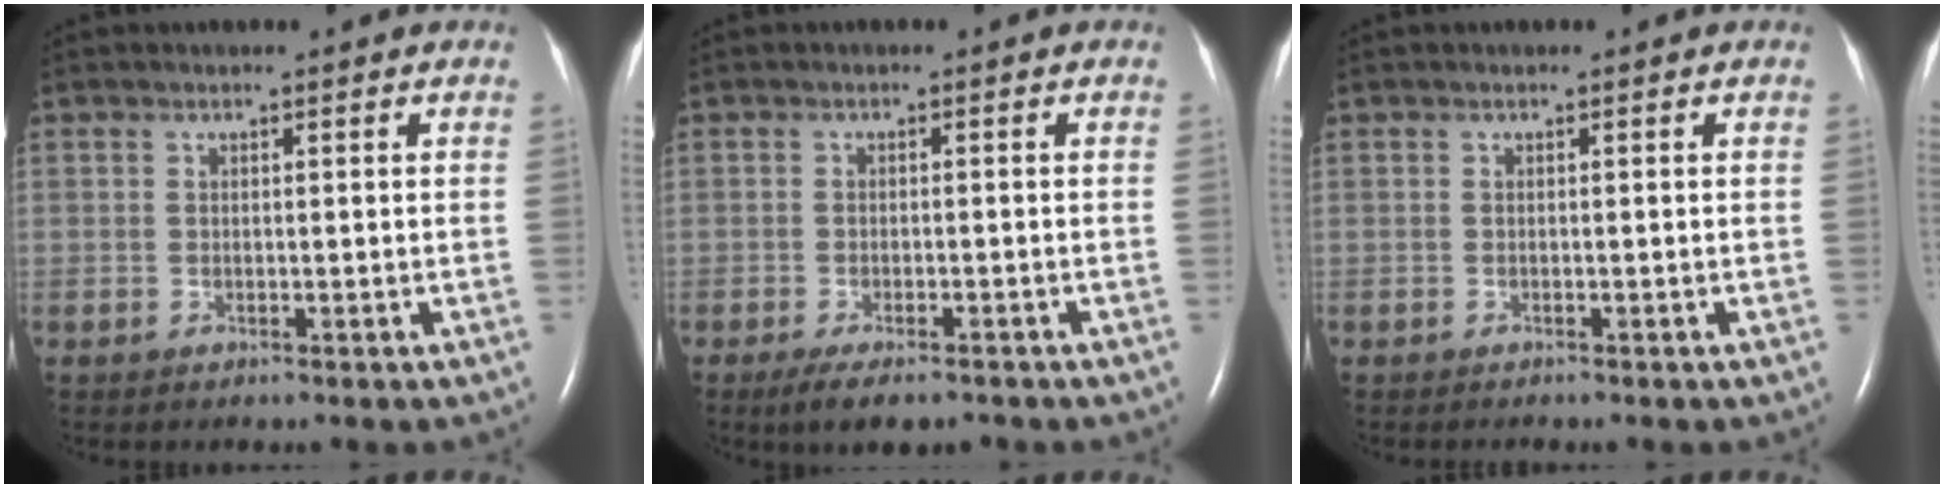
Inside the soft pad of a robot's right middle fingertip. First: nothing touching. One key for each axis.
{"total": 5.3, "fx": -4.0, "fy": 1.6, "fz": 3.1, "tx": -0.049, "ty": -0.008, "tz": -0.059}
{"total": 0.7, "fx": -0.6, "fy": 0.0, "fz": 0.3, "tx": -0.008, "ty": -0.004, "tz": -0.006}